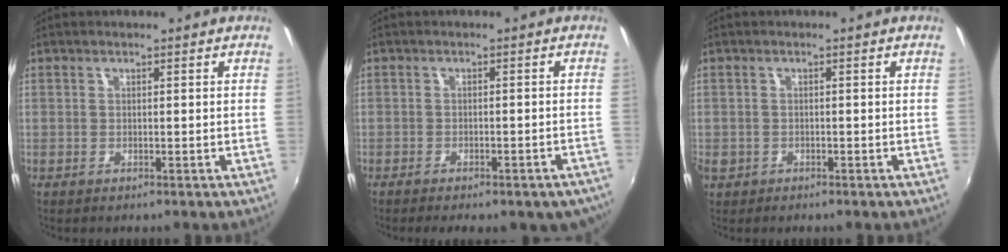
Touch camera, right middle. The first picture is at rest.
{"total": 9.3, "force": [-7.1, 3.0, 5.1], "torque": [-0.095, -0.024, -0.083]}
{"total": 2.3, "force": [-1.0, 1.9, 0.8], "torque": [-0.020, -0.004, -0.015]}